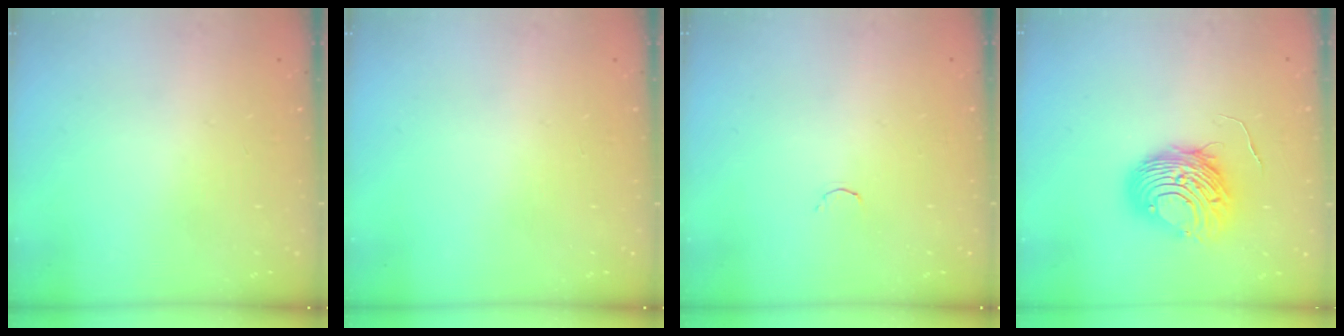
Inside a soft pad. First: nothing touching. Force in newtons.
{"total": 0.0}
{"total": 1.8, "press": 1.7, "slide": 0.4}
{"total": 10.3, "press": 10.3, "slide": 1.0}